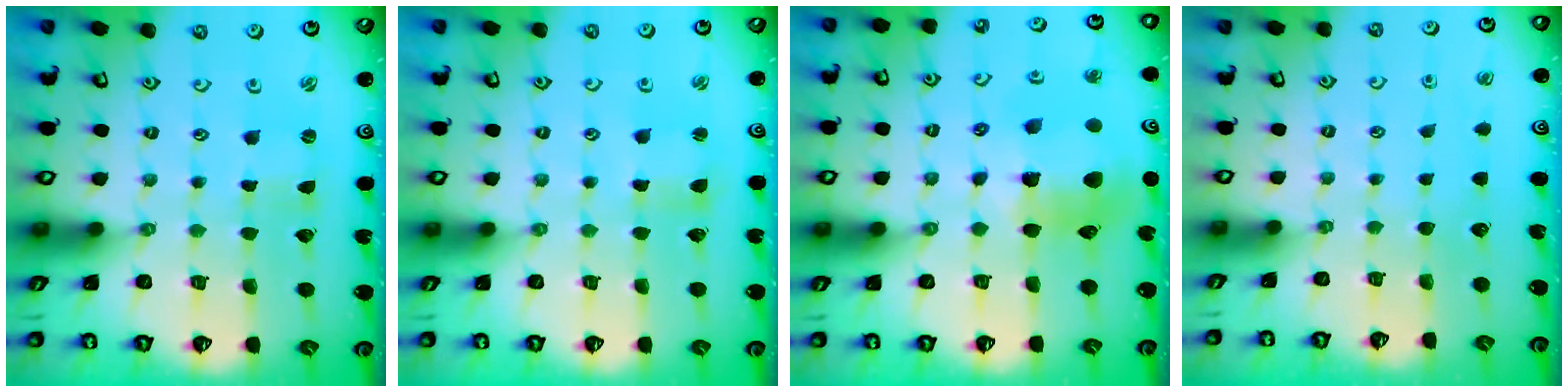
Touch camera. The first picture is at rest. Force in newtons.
{"total": 2.4, "press": 2.3, "slide": 0.4}
{"total": 14.2, "press": 14.1, "slide": 2.0}
{"total": 0.0}